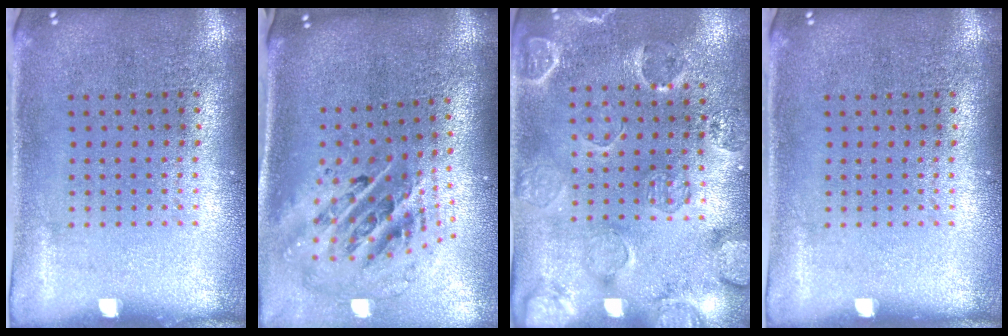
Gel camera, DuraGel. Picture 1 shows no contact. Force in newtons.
{"total": 2.5, "press": 1.7, "slide": 1.8}
{"total": 2.5, "press": 2.0, "slide": 1.5}
{"total": 0.0}